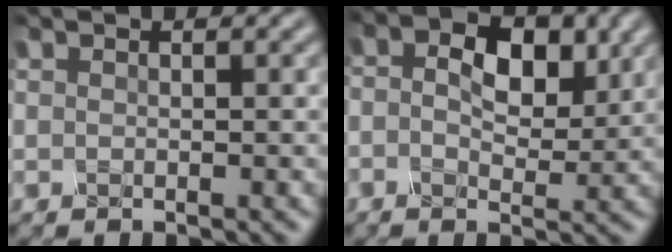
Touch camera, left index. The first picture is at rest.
{"total": 3.1, "force": [-0.6, 1.7, 2.5], "torque": [-0.047, -0.005, 0.004]}